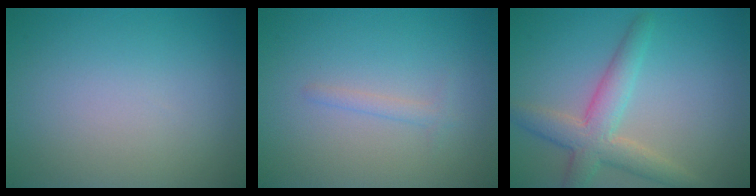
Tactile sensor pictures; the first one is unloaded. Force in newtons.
{"total": 1.0, "press": 1.0, "slide": 0.0}
{"total": 4.5, "press": 4.5, "slide": 0.1}